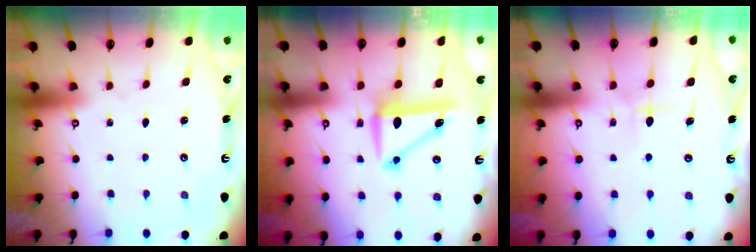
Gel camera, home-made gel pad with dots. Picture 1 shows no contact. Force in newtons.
{"total": 8.0, "press": 7.8, "slide": 1.5}
{"total": 5.8, "press": 5.8, "slide": 0.1}